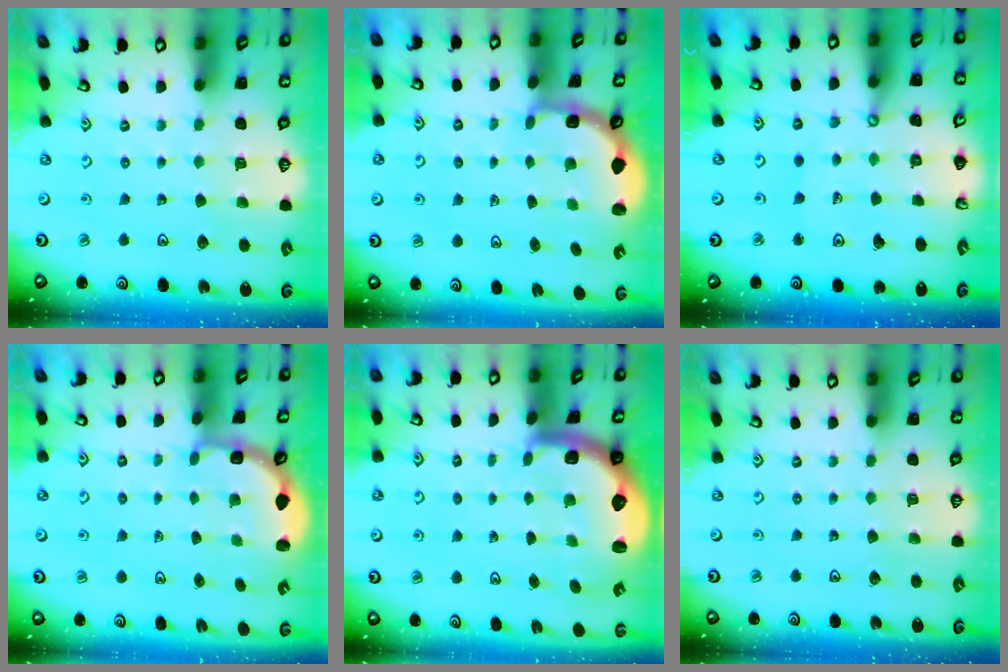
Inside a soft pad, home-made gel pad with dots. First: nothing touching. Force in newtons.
{"total": 2.5, "press": 2.2, "slide": 1.1}
{"total": 9.6, "press": 9.6, "slide": 1.0}
{"total": 2.9, "press": 2.5, "slide": 1.4}
{"total": 3.6, "press": 3.4, "slide": 1.2}
{"total": 0.0}